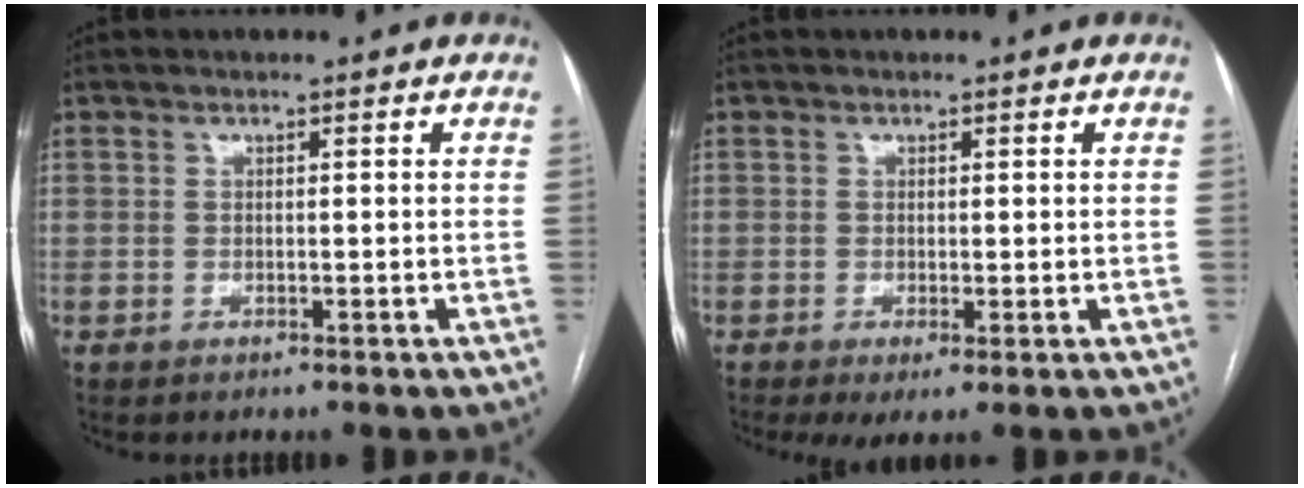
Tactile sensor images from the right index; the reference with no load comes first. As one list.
[{"total": 2.9, "force": [-1.1, 0.6, 2.6], "torque": [-0.041, -0.010, -0.013]}]